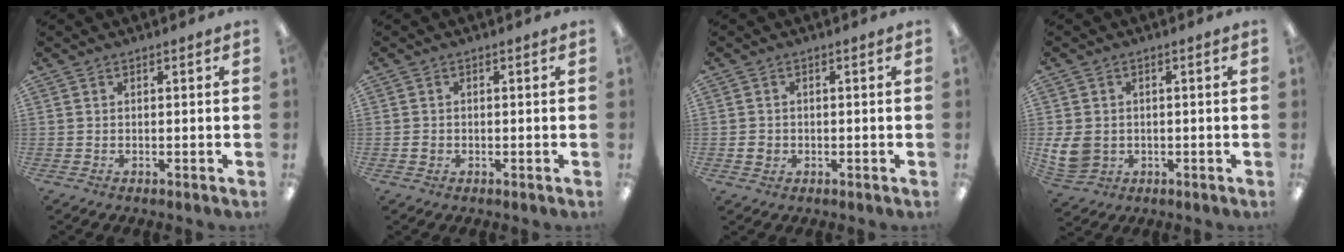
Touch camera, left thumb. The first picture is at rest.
{"total": 1.2, "force": [-0.3, 1.1, 0.4], "torque": [-0.007, 0.004, -0.007]}
{"total": 2.2, "force": [-0.5, 2.0, 0.8], "torque": [-0.013, 0.003, -0.010]}
{"total": 7.3, "force": [0.0, 6.3, 3.7], "torque": [-0.086, 0.007, 0.004]}